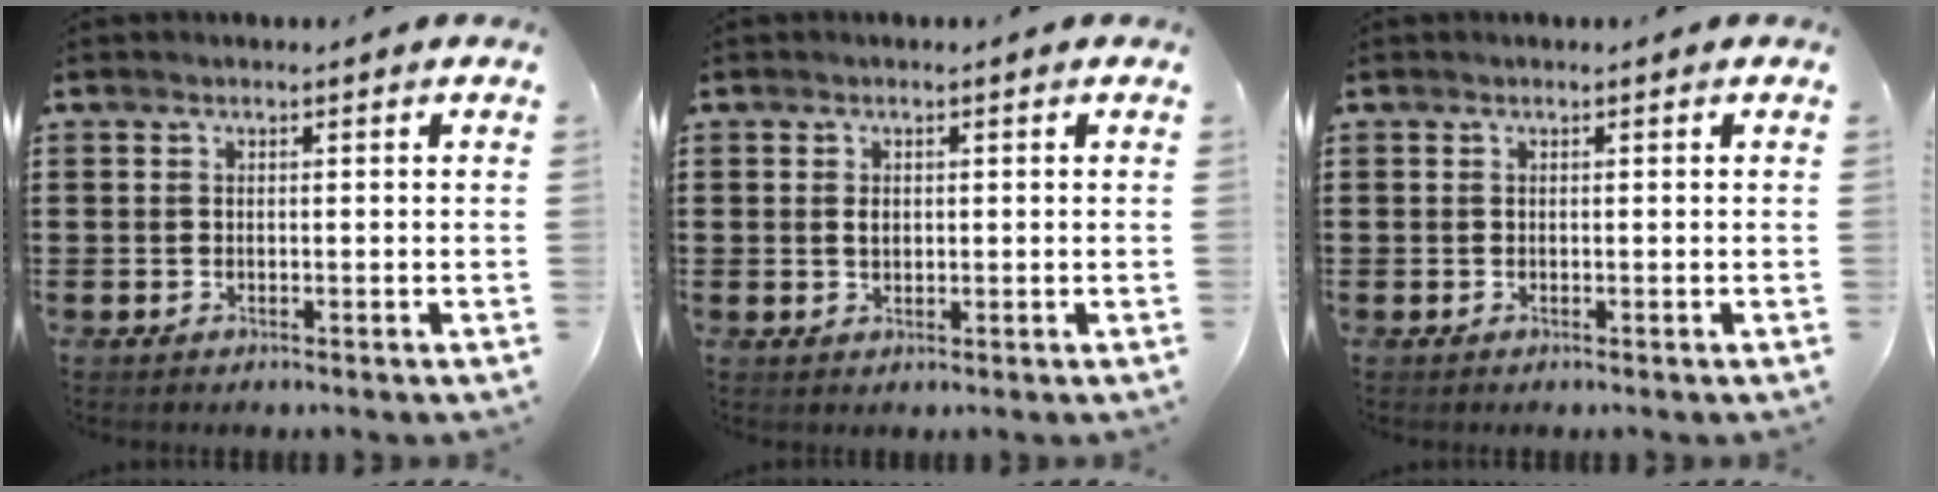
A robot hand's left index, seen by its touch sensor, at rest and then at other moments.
{"total": 1.5, "force": [0.4, 0.9, 1.1], "torque": [-0.026, 0.006, 0.006]}
{"total": 0.0}